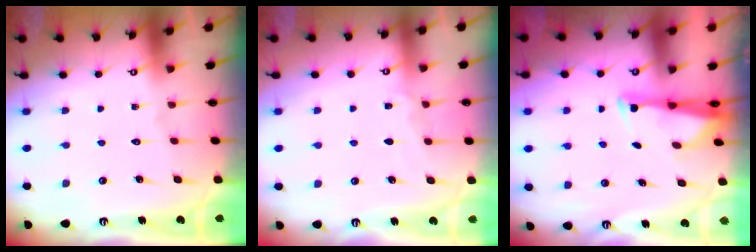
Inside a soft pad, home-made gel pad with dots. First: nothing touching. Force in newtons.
{"total": 3.0, "press": 3.0, "slide": 0.3}
{"total": 2.9, "press": 2.8, "slide": 0.7}